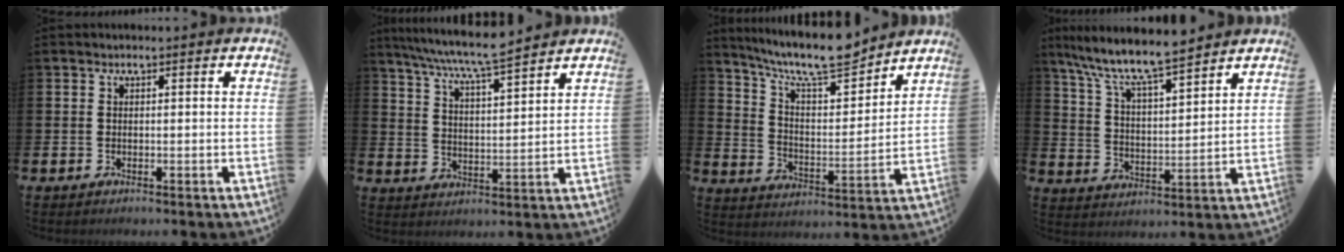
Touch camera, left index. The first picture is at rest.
{"total": 7.5, "force": [7.1, 0.1, 2.5], "torque": [-0.077, -0.038, 0.125]}
{"total": 10.3, "force": [9.3, 1.9, 3.8], "torque": [-0.099, -0.065, 0.163]}
{"total": 8.7, "force": [8.1, 0.8, 3.1], "torque": [-0.098, -0.052, 0.141]}